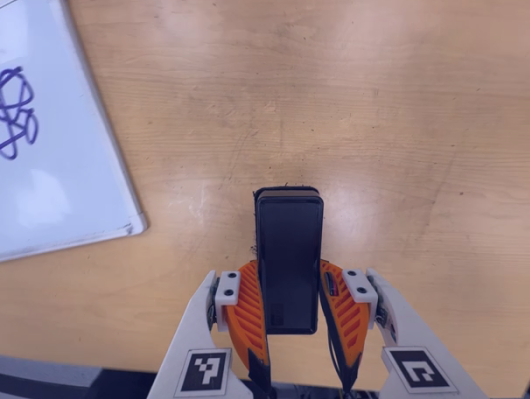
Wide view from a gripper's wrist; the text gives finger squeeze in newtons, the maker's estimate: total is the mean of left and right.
{"total": 7.2, "left": 5.3, "right": 9.2}